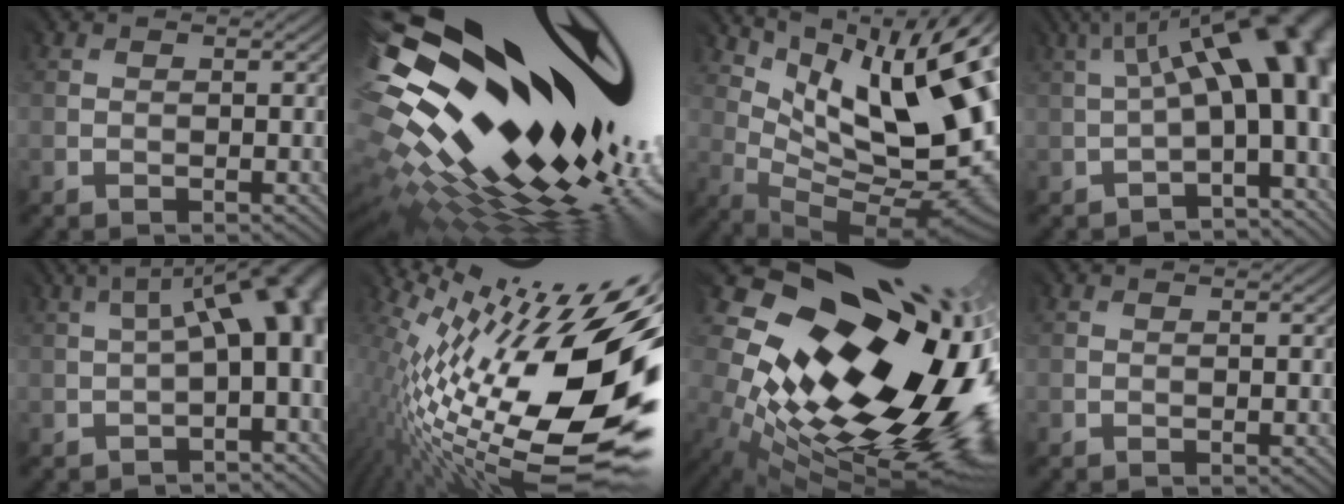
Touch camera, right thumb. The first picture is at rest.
{"total": 20.0, "force": [3.9, 9.7, 17.0], "torque": [-0.315, 0.009, 0.070]}
{"total": 17.1, "force": [6.7, 5.6, 14.7], "torque": [-0.229, 0.021, 0.127]}
{"total": 13.8, "force": [0.8, 5.2, 12.8], "torque": [-0.165, 0.019, 0.022]}
{"total": 9.2, "force": [-0.5, 3.2, 8.6], "torque": [-0.108, 0.012, -0.002]}
{"total": 19.0, "force": [4.1, 5.6, 17.7], "torque": [-0.298, -0.006, 0.077]}
{"total": 18.9, "force": [2.4, 12.0, 14.4], "torque": [-0.238, -0.023, 0.056]}
{"total": 0.0}